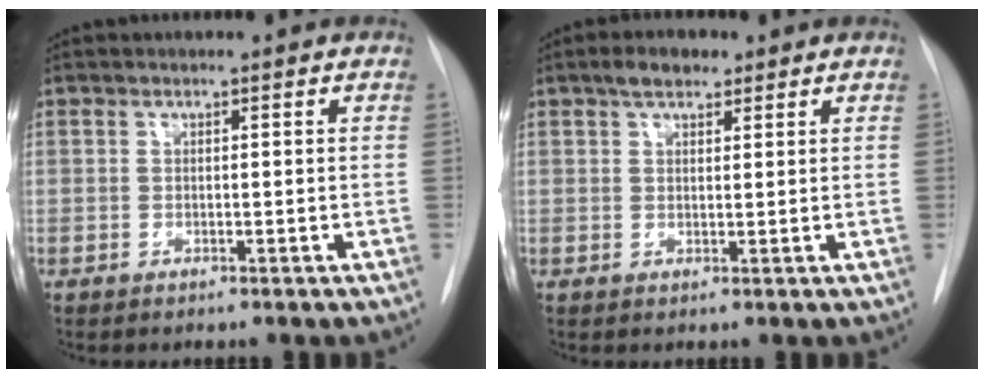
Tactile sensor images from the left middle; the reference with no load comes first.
{"total": 3.4, "force": [2.3, 1.6, 1.9], "torque": [-0.036, 0.011, 0.038]}